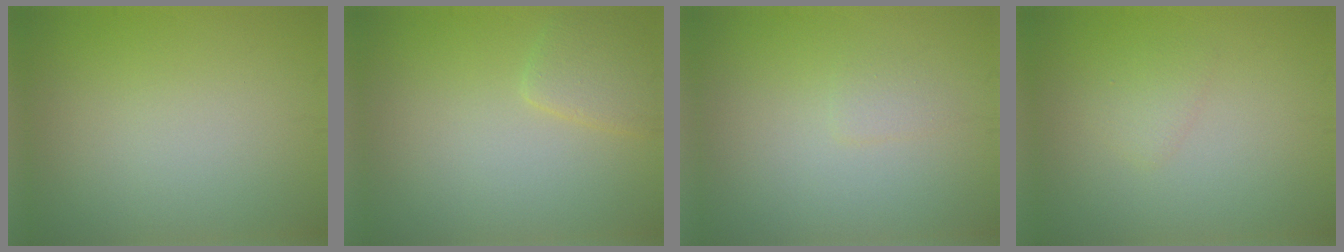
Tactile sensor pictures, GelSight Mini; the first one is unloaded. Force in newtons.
{"total": 2.1, "press": 2.1, "slide": 0.2}
{"total": 0.9, "press": 0.9, "slide": 0.1}
{"total": 1.2, "press": 1.1, "slide": 0.1}